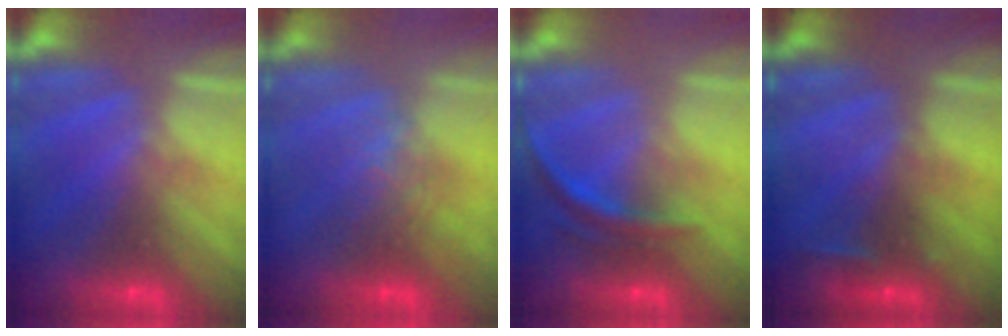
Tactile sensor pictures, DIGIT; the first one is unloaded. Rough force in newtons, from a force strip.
{"total": 2.8}
{"total": 3.5}
{"total": 2.4}